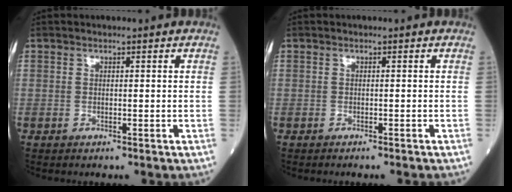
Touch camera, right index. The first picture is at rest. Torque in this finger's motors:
{"motor_torque": [-0.35, 0.00, -0.02, -0.03]}